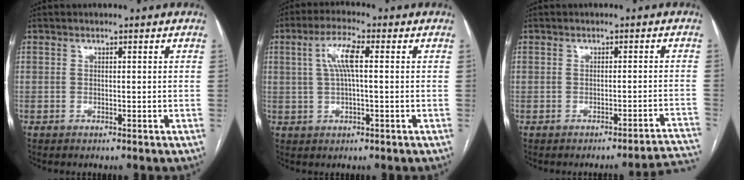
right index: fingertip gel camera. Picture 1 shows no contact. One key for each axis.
{"total": 5.9, "fx": 1.1, "fy": 1.2, "fz": 5.7, "tx": -0.117, "ty": 0.015, "tz": 0.024}
{"total": 7.4, "fx": -7.4, "fy": -0.4, "fz": 0.8, "tx": 0.019, "ty": 0.016, "tz": -0.084}